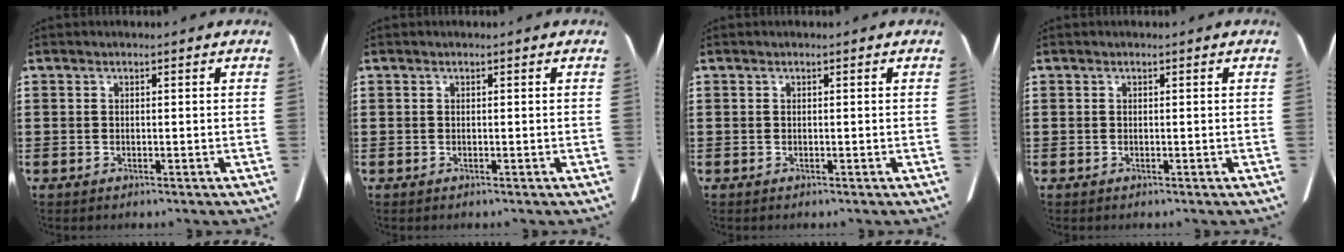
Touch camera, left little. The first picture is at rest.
{"total": 0.0}
{"total": 0.0}
{"total": 0.0}